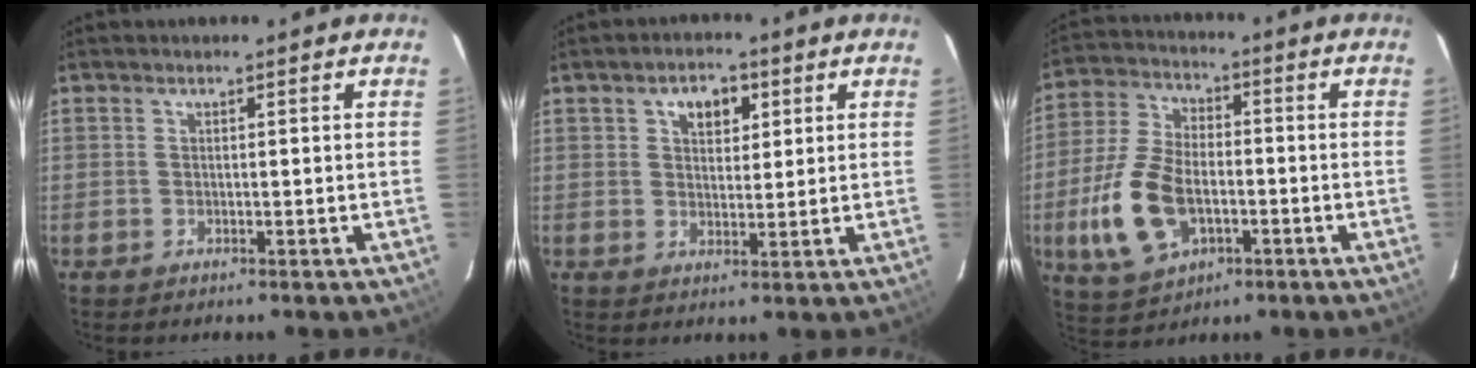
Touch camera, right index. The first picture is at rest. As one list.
[{"total": 5.2, "force": [2.3, 3.3, 3.3], "torque": [-0.049, 0.013, 0.038]}, {"total": 14.5, "force": [-4.1, 8.3, 11.1], "torque": [-0.253, 0.000, -0.069]}]